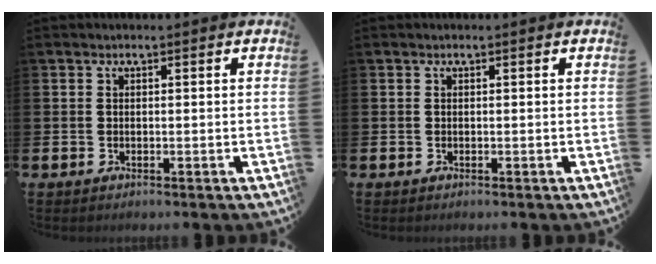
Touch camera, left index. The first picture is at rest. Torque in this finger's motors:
{"motor_torque": [0.00, 0.00, 0.00, 0.00]}